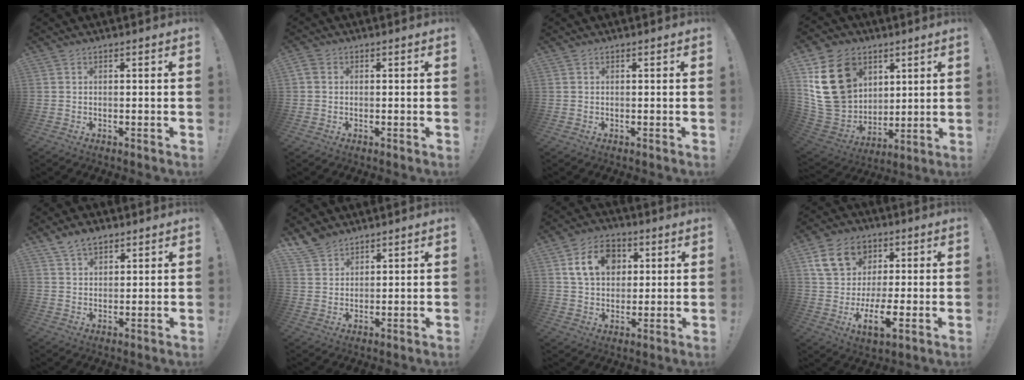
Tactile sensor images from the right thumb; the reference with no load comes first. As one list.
[{"total": 2.1, "force": [0.4, 1.8, 1.0], "torque": [-0.018, 0.006, 0.008]}, {"total": 0.0}, {"total": 22.2, "force": [7.7, 17.7, 10.9], "torque": [-0.211, -0.030, 0.165]}, {"total": 5.5, "force": [4.1, 2.9, 2.1], "torque": [-0.045, -0.016, 0.079]}, {"total": 6.0, "force": [5.1, 2.9, 0.9], "torque": [-0.025, -0.032, 0.102]}, {"total": 13.8, "force": [4.9, 10.4, 7.6], "torque": [-0.115, -0.003, 0.095]}, {"total": 17.4, "force": [1.4, 12.1, 12.4], "torque": [-0.204, 0.003, 0.034]}]